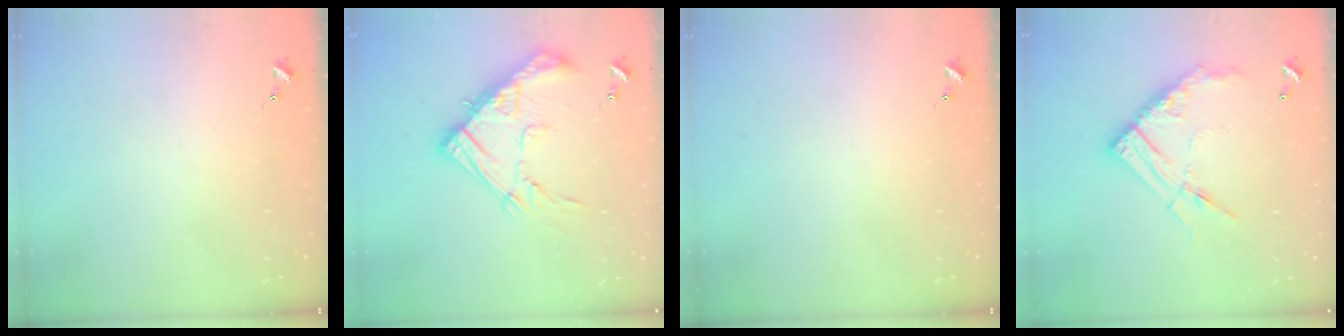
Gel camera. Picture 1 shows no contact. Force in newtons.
{"total": 19.5, "press": 19.4, "slide": 1.8}
{"total": 0.0}
{"total": 15.8, "press": 15.7, "slide": 1.4}